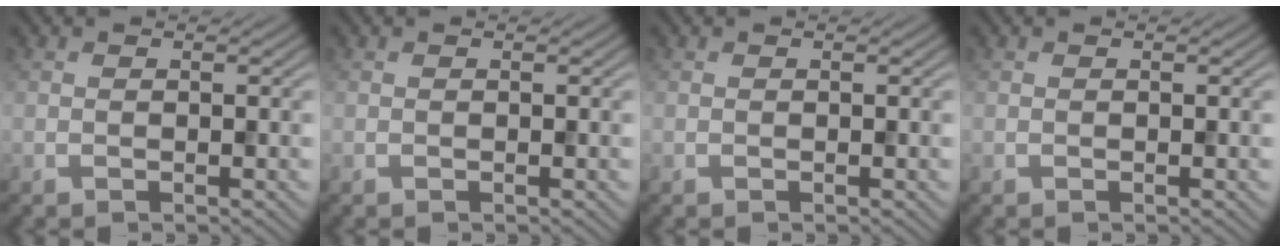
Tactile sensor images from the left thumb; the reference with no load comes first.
{"total": 0.0}
{"total": 0.0}
{"total": 0.0}